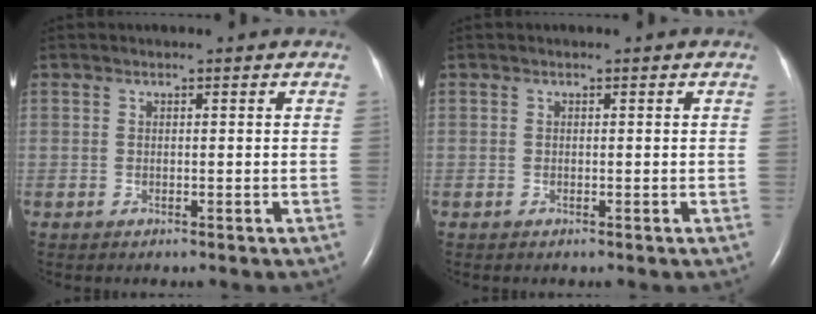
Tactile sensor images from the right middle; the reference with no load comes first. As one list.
[{"total": 0.0}]